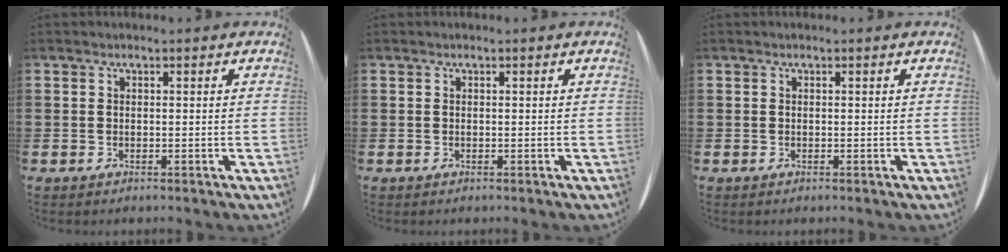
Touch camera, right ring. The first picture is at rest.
{"total": 0.0}
{"total": 0.0}